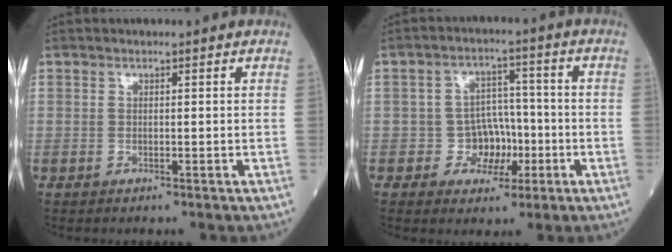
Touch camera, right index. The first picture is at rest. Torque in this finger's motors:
{"motor_torque": [0.22, -0.03, 0.08, 0.03]}